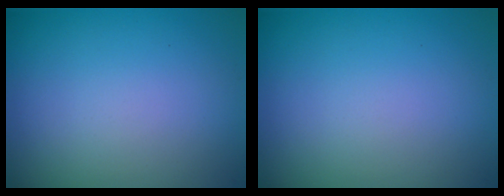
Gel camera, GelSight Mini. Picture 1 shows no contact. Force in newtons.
{"total": 0.0}